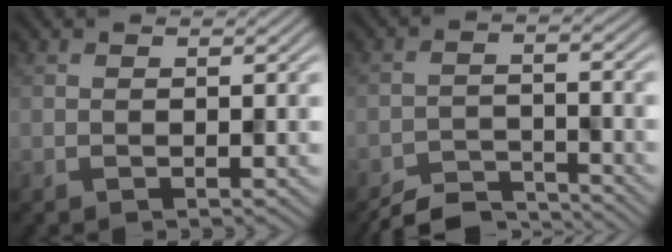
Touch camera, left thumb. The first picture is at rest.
{"total": 5.9, "force": [-5.5, 1.3, 1.7], "torque": [-0.032, -0.003, -0.102]}